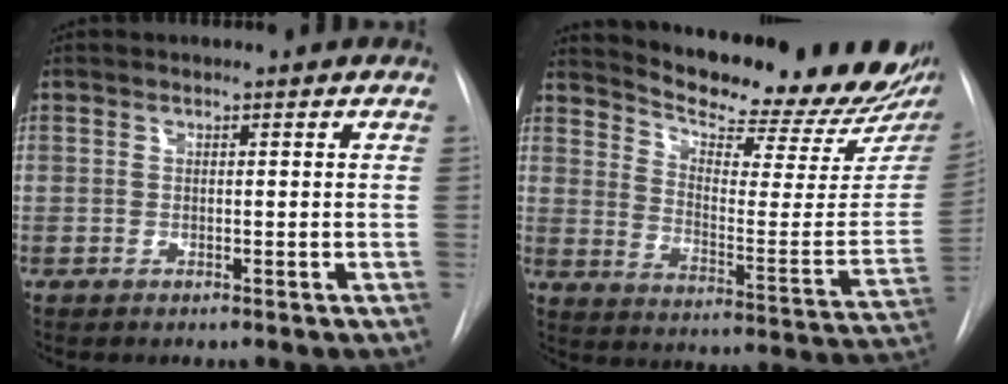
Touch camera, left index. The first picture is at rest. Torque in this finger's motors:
{"motor_torque": [0.46, -0.60, 0.30, 0.05]}